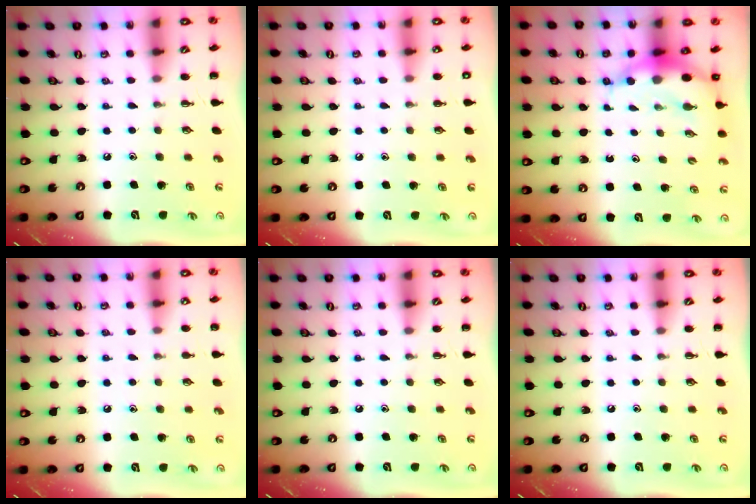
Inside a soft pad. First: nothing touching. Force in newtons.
{"total": 1.9, "press": 1.9, "slide": 0.2}
{"total": 7.1, "press": 6.9, "slide": 1.7}
{"total": 3.7, "press": 3.6, "slide": 1.0}
{"total": 0.0}
{"total": 0.0}